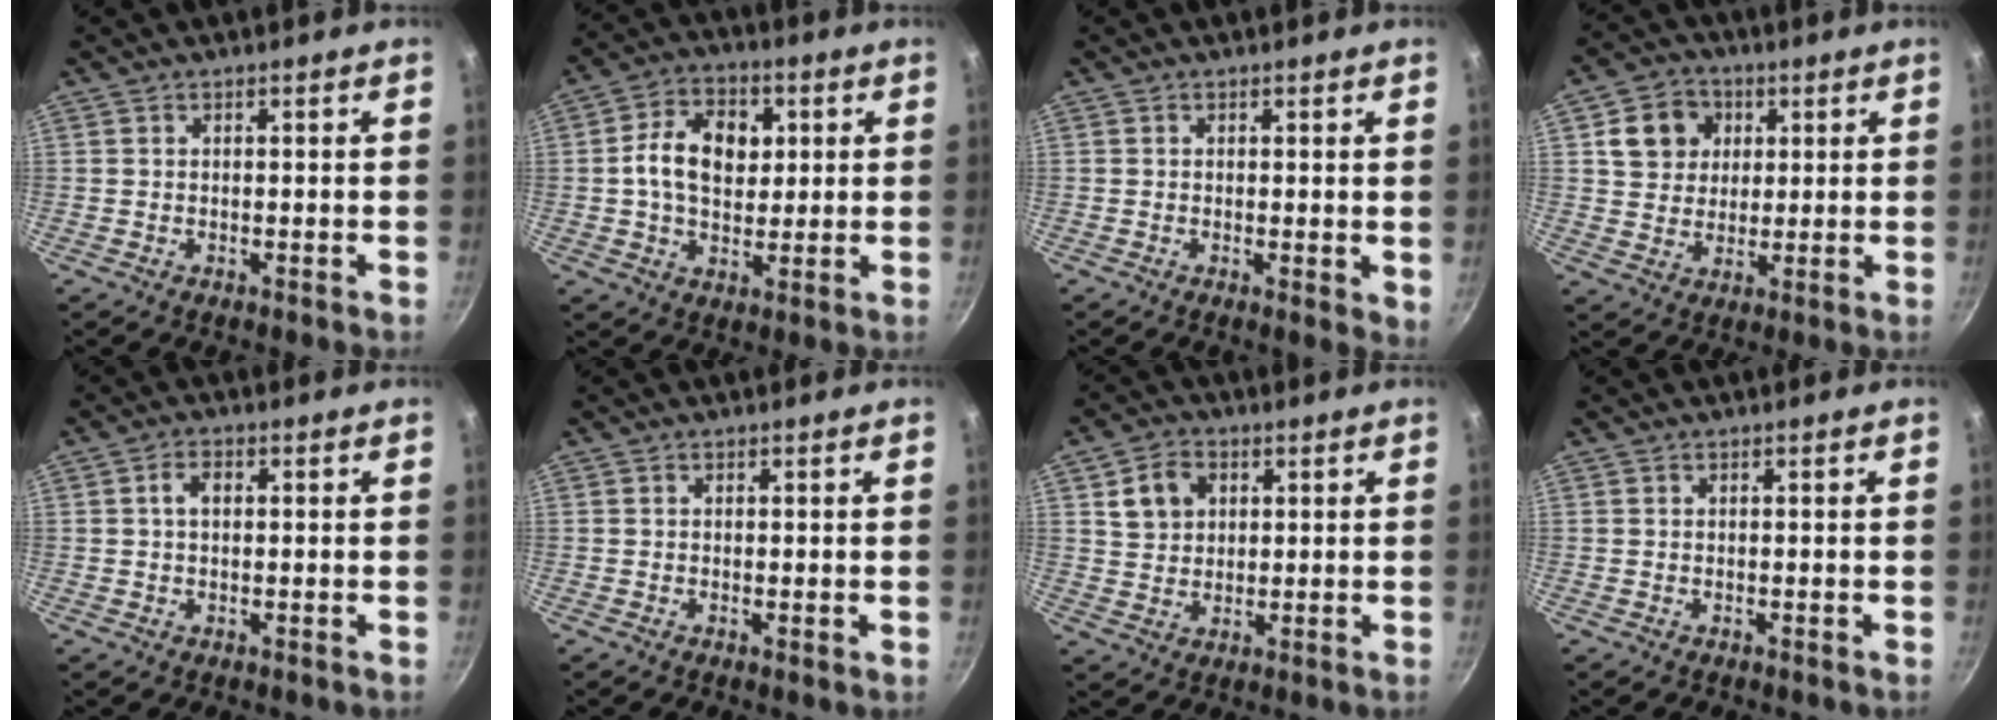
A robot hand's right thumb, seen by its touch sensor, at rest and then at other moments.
{"total": 11.7, "force": [1.6, 8.0, 8.3], "torque": [-0.116, 0.007, 0.024]}
{"total": 2.6, "force": [0.2, 0.8, 2.5], "torque": [-0.036, -0.010, 0.000]}
{"total": 9.7, "force": [2.9, 8.3, 4.0], "torque": [-0.037, -0.004, 0.047]}
{"total": 2.8, "force": [0.5, 1.8, 2.1], "torque": [-0.037, 0.009, 0.007]}
{"total": 0.6, "force": [0.0, 0.1, 0.6], "torque": [-0.012, -0.004, 0.000]}
{"total": 6.9, "force": [2.4, 5.5, 3.5], "torque": [-0.039, -0.003, 0.044]}
{"total": 0.0}